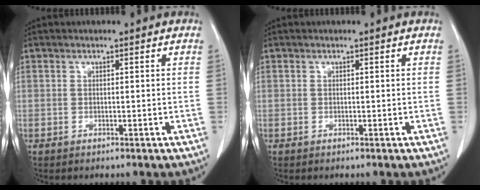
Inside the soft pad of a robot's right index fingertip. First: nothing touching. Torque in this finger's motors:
{"motor_torque": [0.00, 0.00, 0.00, 0.00]}